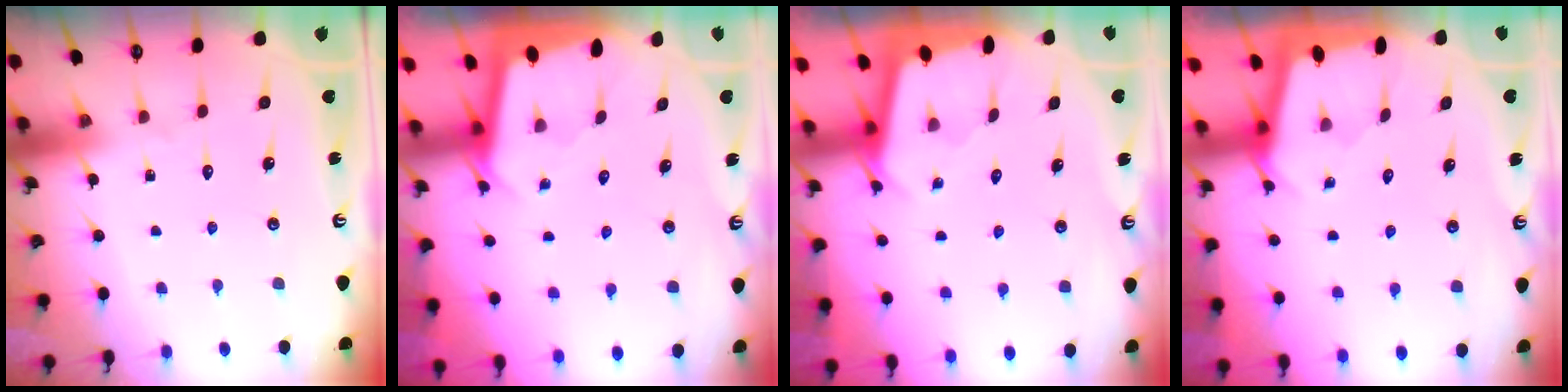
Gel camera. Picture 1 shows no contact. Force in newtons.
{"total": 1.8, "press": 1.8, "slide": 0.1}
{"total": 1.8, "press": 1.8, "slide": 0.1}
{"total": 1.9, "press": 1.9, "slide": 0.1}